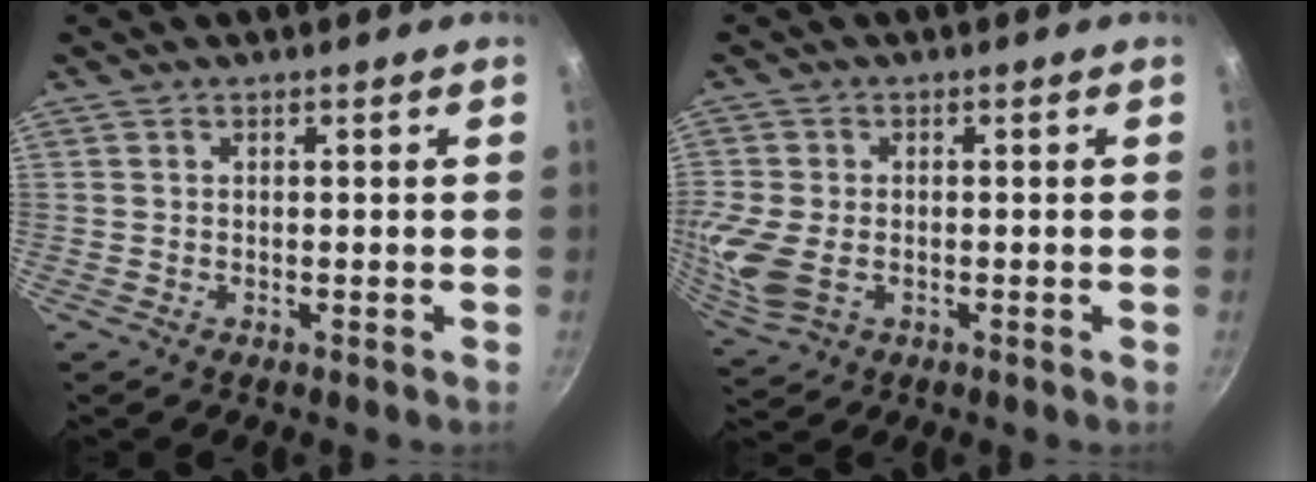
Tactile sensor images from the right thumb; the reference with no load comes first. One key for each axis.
{"total": 8.8, "fx": -1.5, "fy": 5.8, "fz": 6.4, "tx": -0.145, "ty": -0.012, "tz": -0.029}